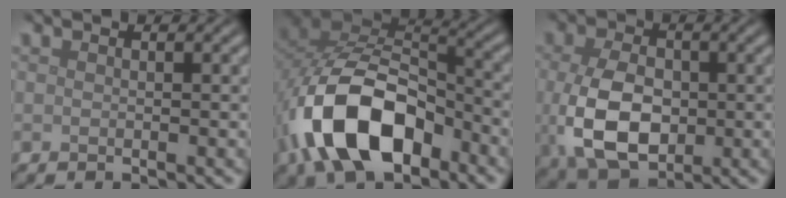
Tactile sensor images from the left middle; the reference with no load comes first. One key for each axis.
{"total": 12.2, "fx": -5.2, "fy": 6.9, "fz": 8.6, "tx": -0.181, "ty": -0.002, "tz": -0.095}
{"total": 8.0, "fx": -0.9, "fy": 5.3, "fz": 5.9, "tx": -0.135, "ty": -0.019, "tz": -0.007}